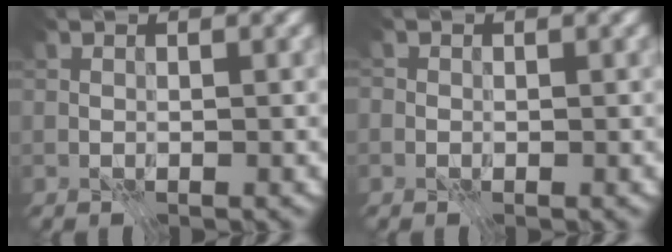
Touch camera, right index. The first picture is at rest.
{"total": 1.0, "force": [-0.3, 1.0, 0.2], "torque": [0.000, -0.001, -0.010]}